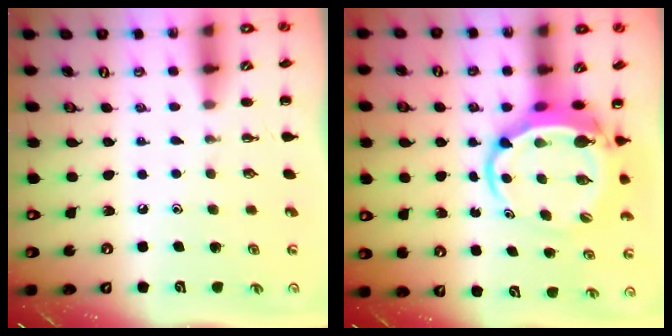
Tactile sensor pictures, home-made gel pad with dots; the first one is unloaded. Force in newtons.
{"total": 7.5, "press": 7.4, "slide": 1.7}